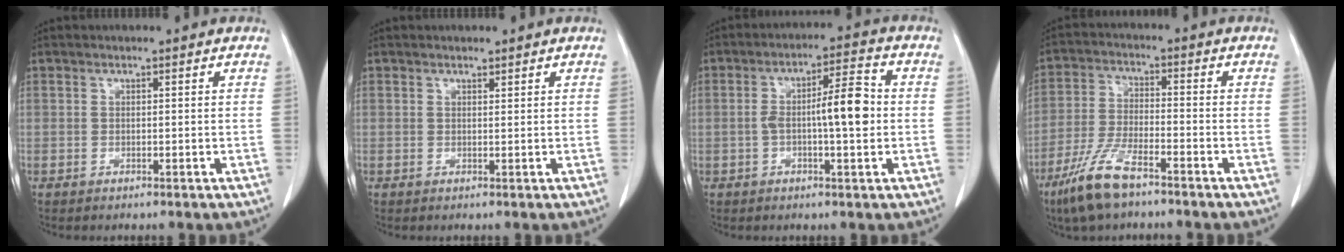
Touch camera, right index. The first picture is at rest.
{"total": 0.5, "force": [0.5, 0.1, 0.1], "torque": [-0.008, -0.003, 0.009]}
{"total": 8.2, "force": [-0.4, 1.4, 8.1], "torque": [-0.135, 0.015, -0.010]}
{"total": 9.3, "force": [-6.5, 1.9, 6.3], "torque": [-0.138, -0.019, -0.124]}